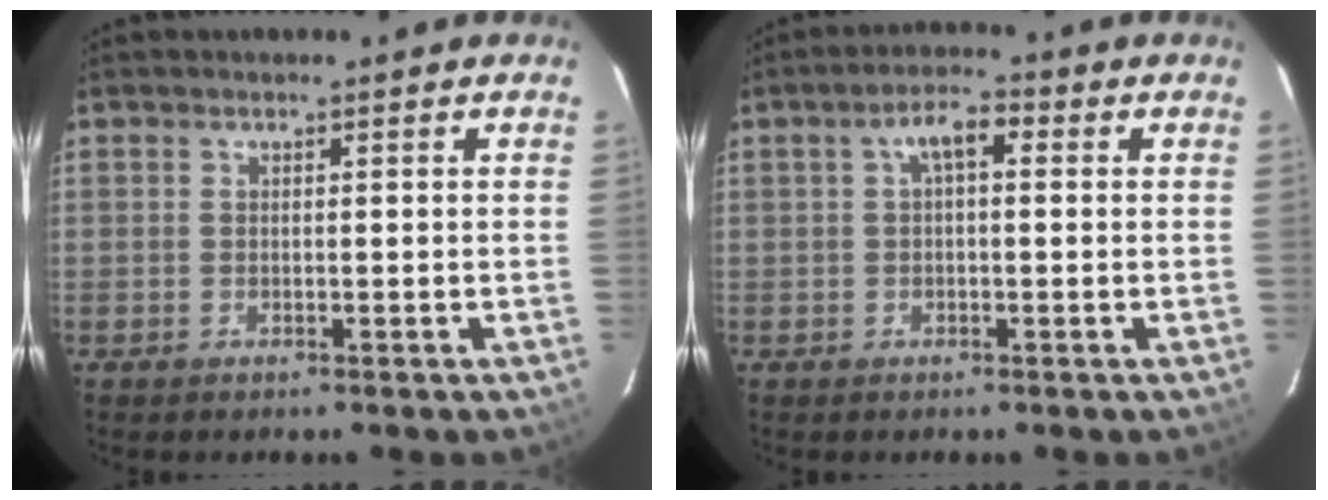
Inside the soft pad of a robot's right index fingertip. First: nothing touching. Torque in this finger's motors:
{"motor_torque": [0.08, -0.05, 0.10, 0.05]}